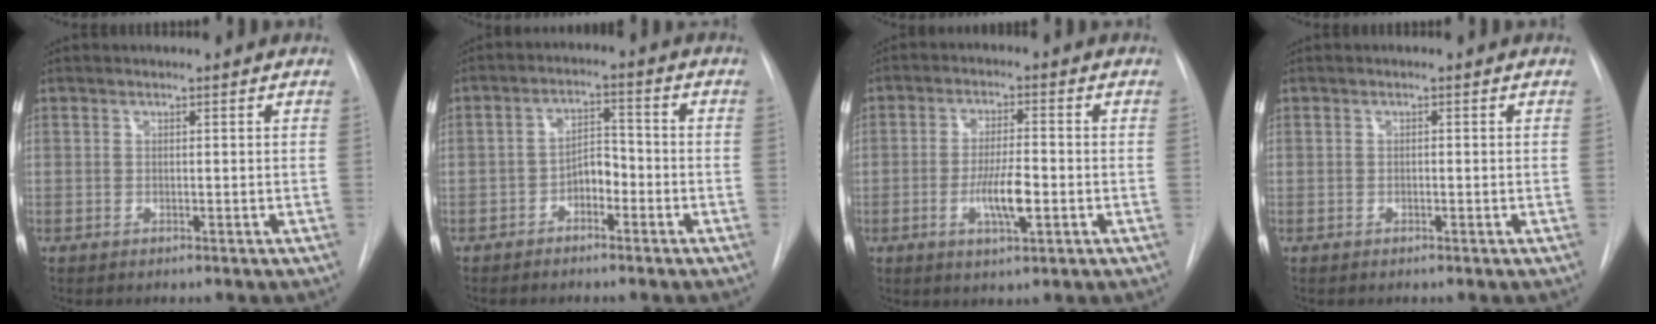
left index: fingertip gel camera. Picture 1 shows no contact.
{"total": 4.0, "force": [-2.1, 2.1, 2.8], "torque": [-0.048, 0.014, -0.039]}
{"total": 6.3, "force": [-1.7, 1.3, 6.0], "torque": [-0.112, -0.007, -0.029]}
{"total": 0.0}